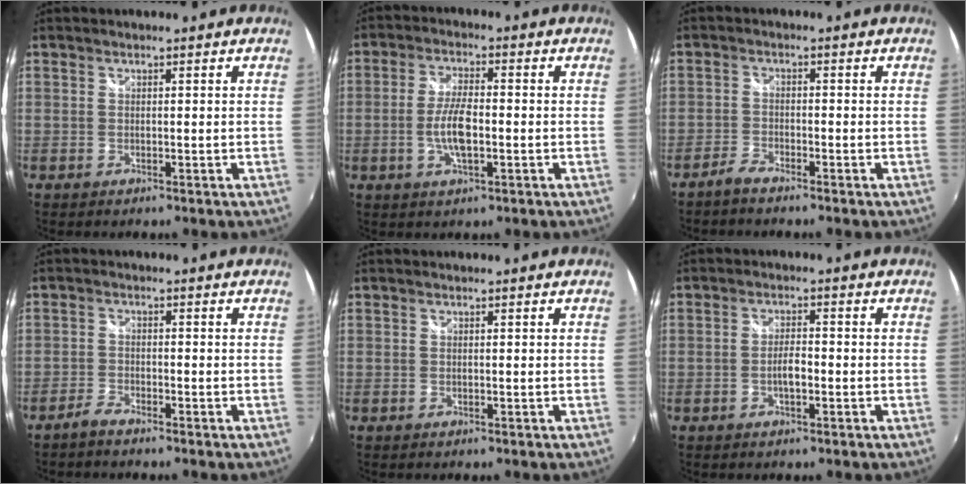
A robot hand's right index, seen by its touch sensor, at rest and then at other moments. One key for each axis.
{"total": 6.7, "fx": -1.5, "fy": 2.1, "fz": 6.2, "tx": -0.127, "ty": 0.002, "tz": -0.029}
{"total": 2.8, "fx": -2.5, "fy": 0.6, "fz": 1.0, "tx": -0.037, "ty": -0.001, "tz": -0.053}
{"total": 2.5, "fx": -2.3, "fy": 0.5, "fz": 0.9, "tx": -0.033, "ty": -0.002, "tz": -0.049}
{"total": 0.0}
{"total": 2.8, "fx": -1.1, "fy": 0.9, "fz": 2.5, "tx": -0.050, "ty": 0.002, "tz": -0.021}